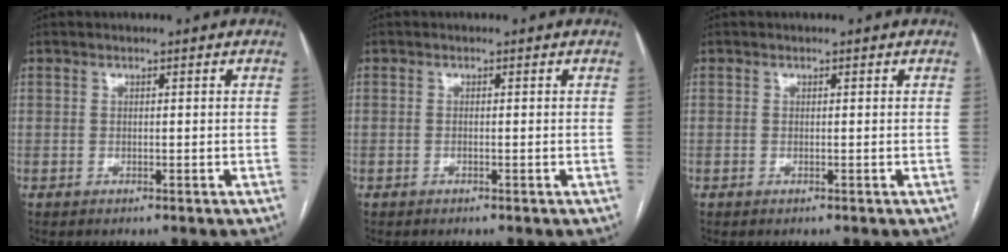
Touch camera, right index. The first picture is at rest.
{"total": 0.0}
{"total": 0.0}